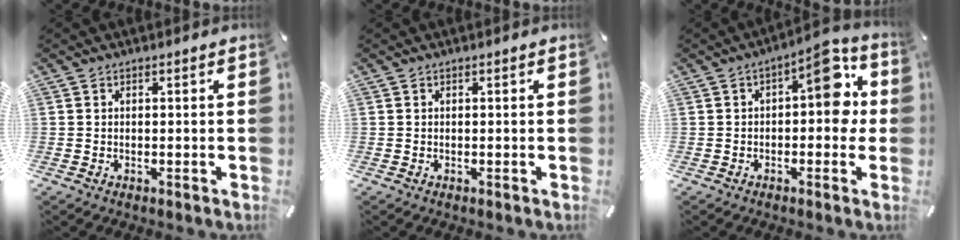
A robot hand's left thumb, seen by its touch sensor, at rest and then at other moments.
{"total": 0.0}
{"total": 11.0, "force": [2.2, 5.2, 9.4], "torque": [-0.113, -0.015, 0.029]}